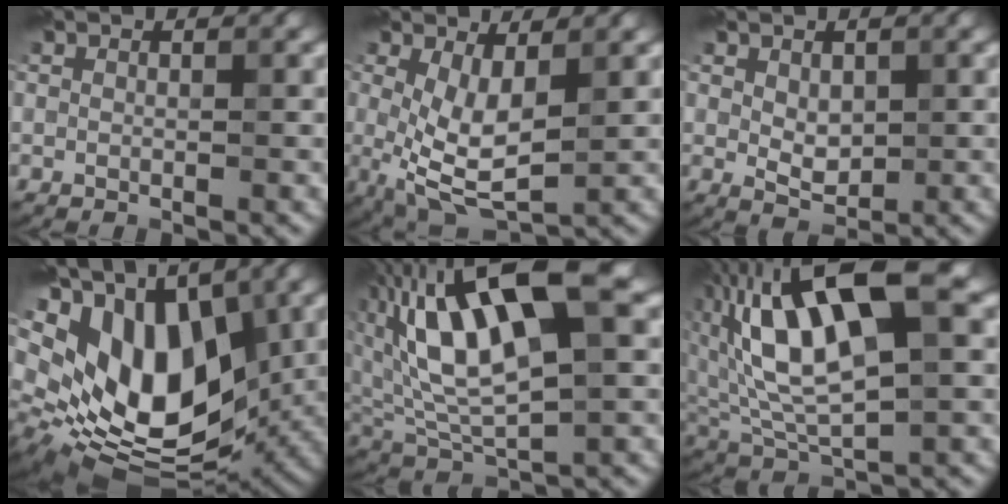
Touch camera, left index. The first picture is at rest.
{"total": 5.6, "force": [0.4, 2.3, 5.1], "torque": [-0.109, -0.012, 0.010]}
{"total": 2.3, "force": [0.5, 1.5, 1.6], "torque": [-0.027, -0.006, 0.015]}
{"total": 15.8, "force": [4.2, 9.5, 11.9], "torque": [-0.211, 0.013, 0.077]}
{"total": 13.4, "force": [3.6, 5.6, 11.6], "torque": [-0.223, 0.016, 0.062]}
{"total": 13.4, "force": [3.2, 5.8, 11.6], "torque": [-0.228, 0.016, 0.059]}